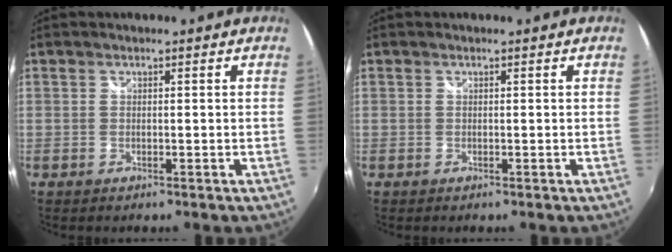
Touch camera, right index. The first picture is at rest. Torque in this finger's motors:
{"motor_torque": [0.00, 0.00, -0.03, 0.00]}